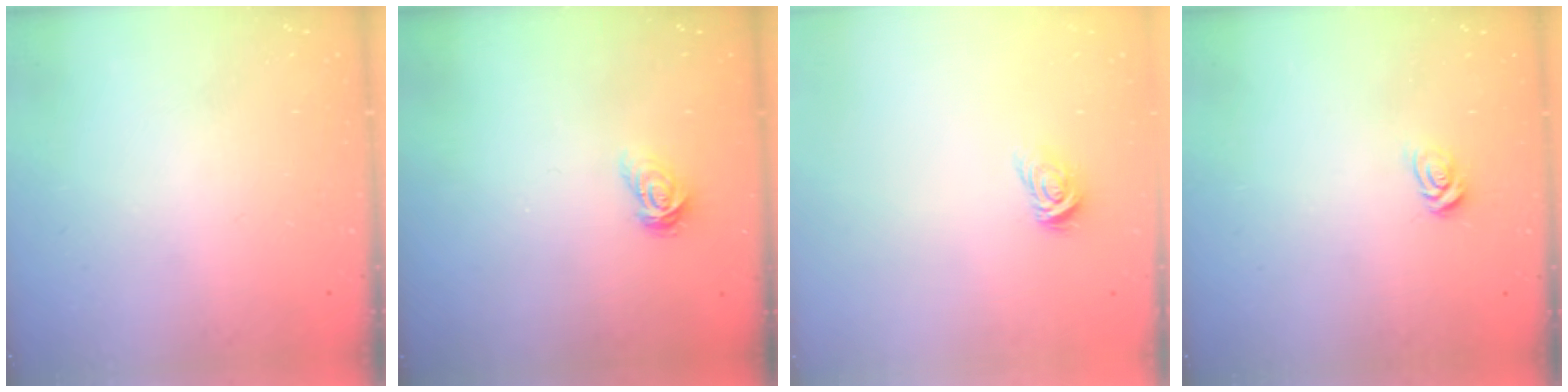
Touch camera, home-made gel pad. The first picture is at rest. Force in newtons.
{"total": 4.7, "press": 4.7, "slide": 0.4}
{"total": 3.7, "press": 3.7, "slide": 0.4}
{"total": 5.1, "press": 5.1, "slide": 0.4}